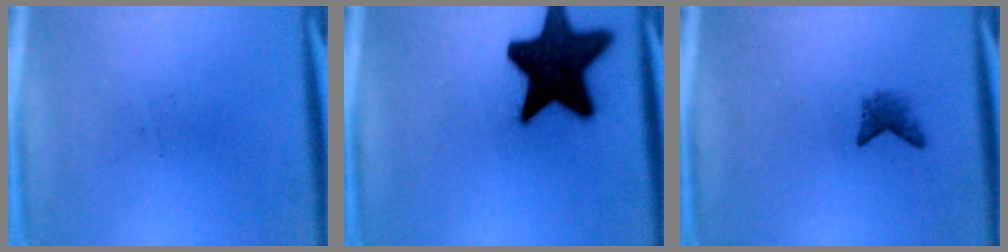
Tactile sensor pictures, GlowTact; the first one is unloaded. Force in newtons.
{"total": 19.1}
{"total": 1.8}